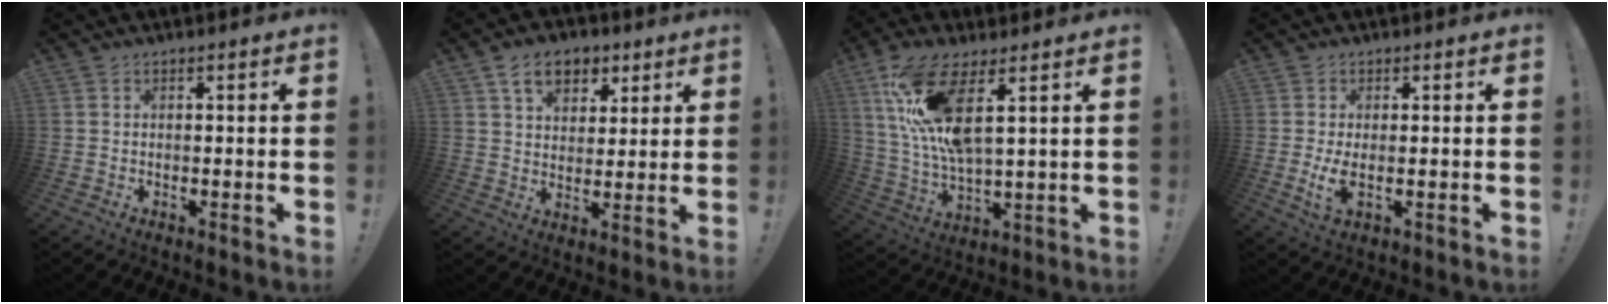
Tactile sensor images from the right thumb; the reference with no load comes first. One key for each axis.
{"total": 10.8, "fx": 5.8, "fy": 7.5, "fz": 5.1, "tx": -0.075, "ty": -0.017, "tz": 0.111}
{"total": 15.9, "fx": 7.3, "fy": 4.6, "fz": 13.3, "tx": -0.267, "ty": -0.033, "tz": 0.123}
{"total": 4.6, "fx": -0.5, "fy": 1.7, "fz": 4.3, "tx": -0.080, "ty": -0.013, "tz": -0.009}